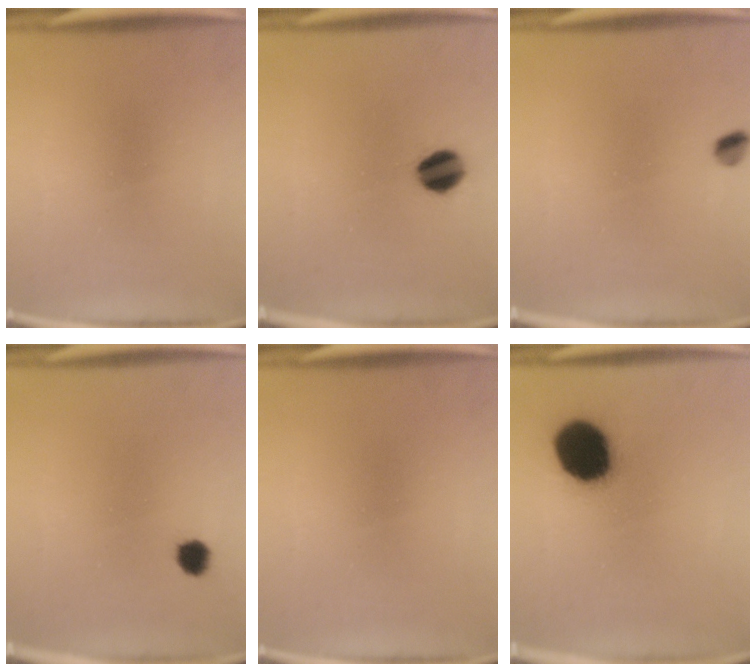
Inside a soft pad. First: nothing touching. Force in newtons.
{"total": 7.5}
{"total": 2.3}
{"total": 2.7}
{"total": 0.0}
{"total": 18.3}